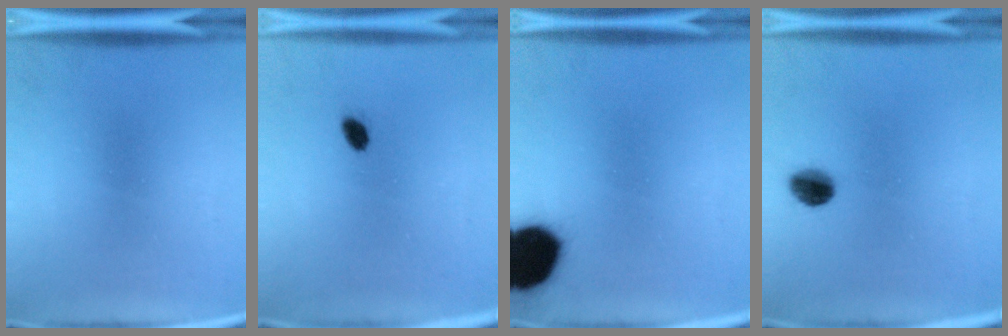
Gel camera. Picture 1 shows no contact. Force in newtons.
{"total": 2.0}
{"total": 18.0}
{"total": 5.1}